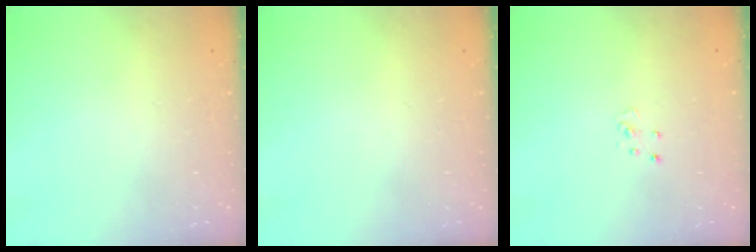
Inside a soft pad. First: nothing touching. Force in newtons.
{"total": 0.0}
{"total": 2.5, "press": 2.5, "slide": 0.3}